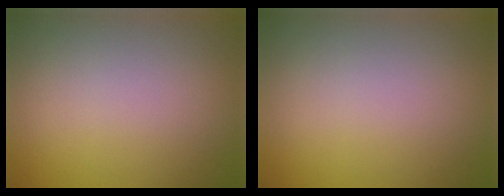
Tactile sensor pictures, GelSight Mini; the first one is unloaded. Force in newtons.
{"total": 0.0}